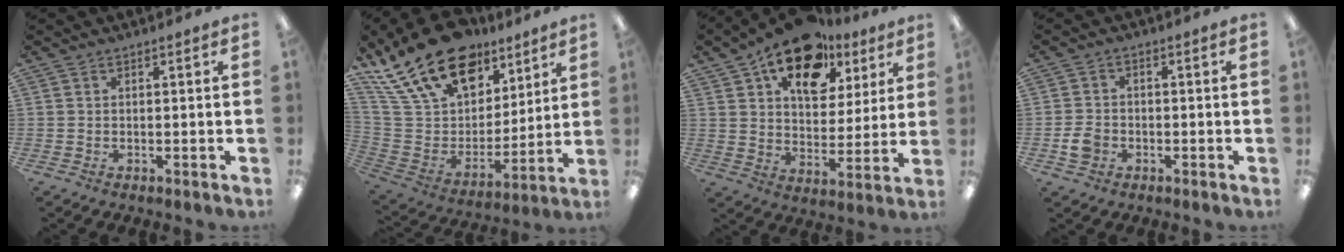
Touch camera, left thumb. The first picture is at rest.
{"total": 22.5, "force": [15.2, 12.9, 10.5], "torque": [-0.198, -0.083, 0.283]}
{"total": 16.9, "force": [11.2, 9.7, 8.0], "torque": [-0.125, -0.059, 0.198]}
{"total": 4.1, "force": [-1.7, 3.3, 1.8], "torque": [-0.034, 0.007, -0.029]}